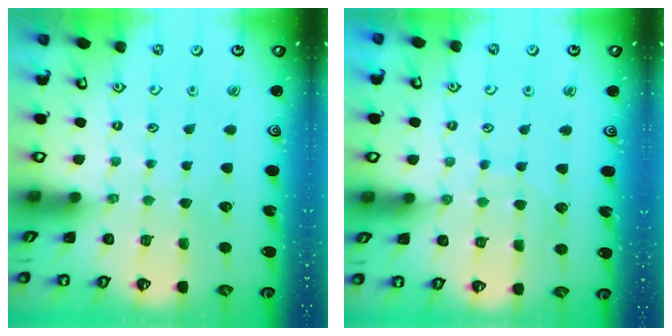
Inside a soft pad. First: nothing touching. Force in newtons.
{"total": 6.5, "press": 6.5, "slide": 0.5}